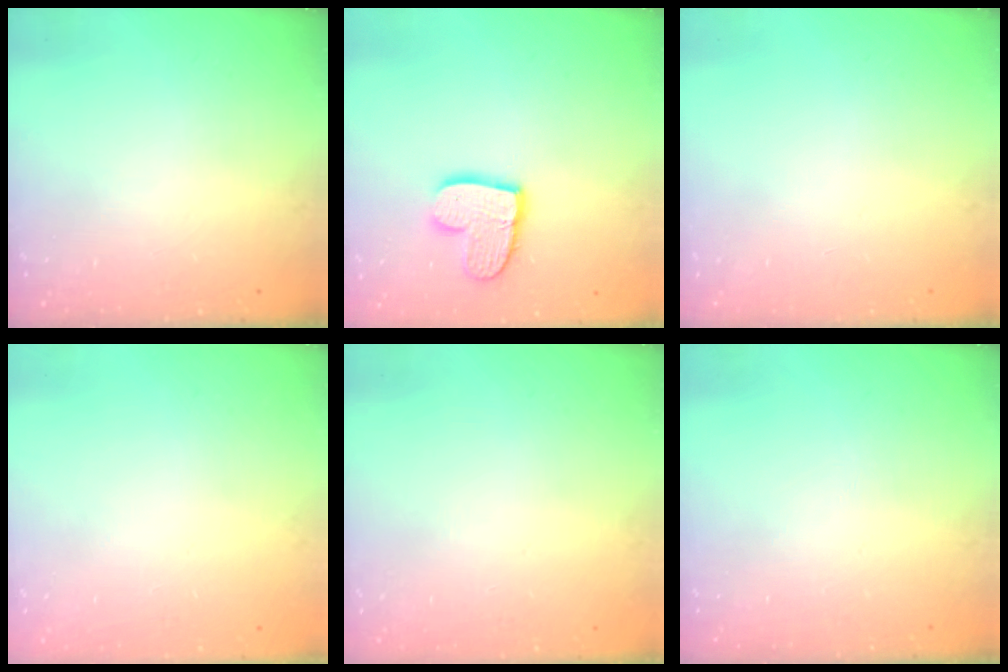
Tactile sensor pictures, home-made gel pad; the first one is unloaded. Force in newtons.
{"total": 10.6, "press": 10.6, "slide": 0.8}
{"total": 0.0}
{"total": 0.0}
{"total": 0.0}
{"total": 0.0}